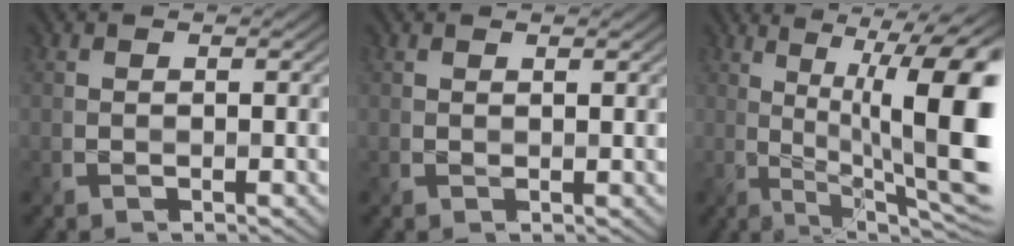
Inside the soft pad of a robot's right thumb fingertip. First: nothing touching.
{"total": 0.6, "force": [0.6, 0.1, 0.1], "torque": [-0.004, -0.002, 0.011]}
{"total": 14.3, "force": [0.9, 4.4, 13.6], "torque": [-0.185, 0.012, 0.016]}